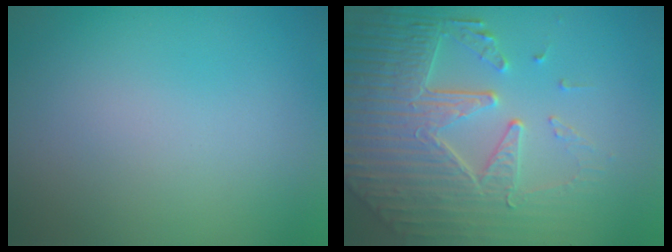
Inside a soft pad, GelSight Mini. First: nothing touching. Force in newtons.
{"total": 8.1, "press": 6.0, "slide": 5.5}